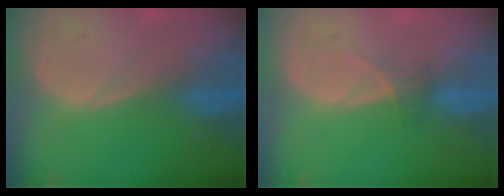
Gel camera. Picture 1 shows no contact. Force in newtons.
{"total": 1.6, "press": 1.3, "slide": 0.9}